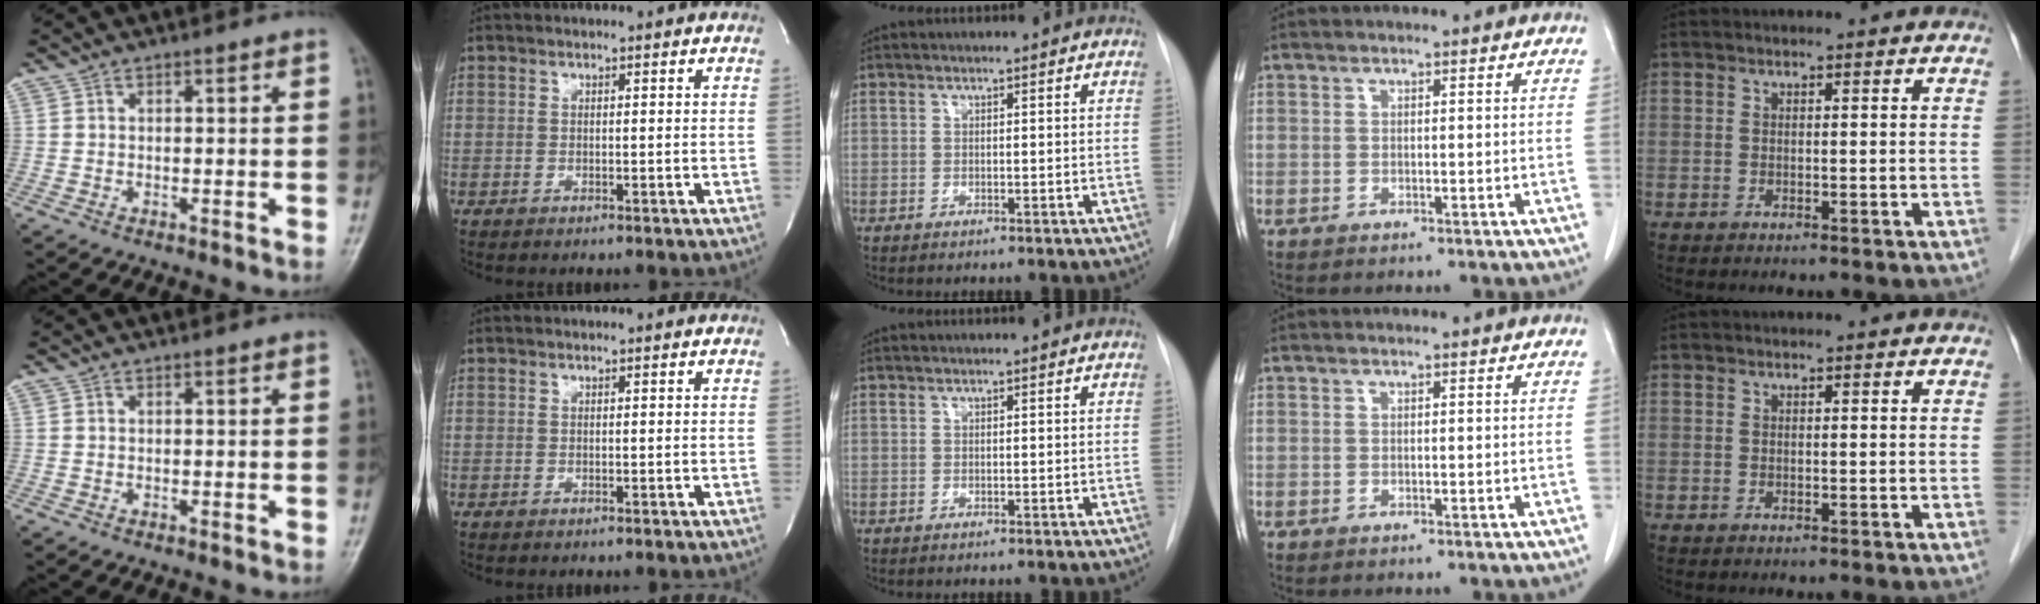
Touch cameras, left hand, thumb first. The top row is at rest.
{}